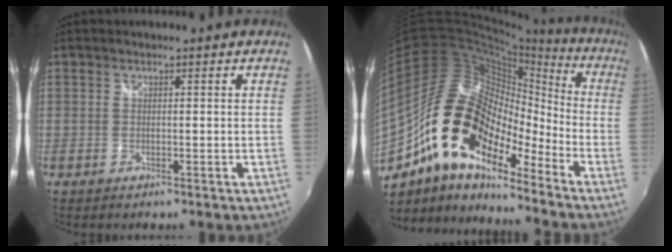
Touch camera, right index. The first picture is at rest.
{"total": 20.3, "force": [-12.3, 9.7, 12.8], "torque": [-0.228, -0.015, -0.239]}